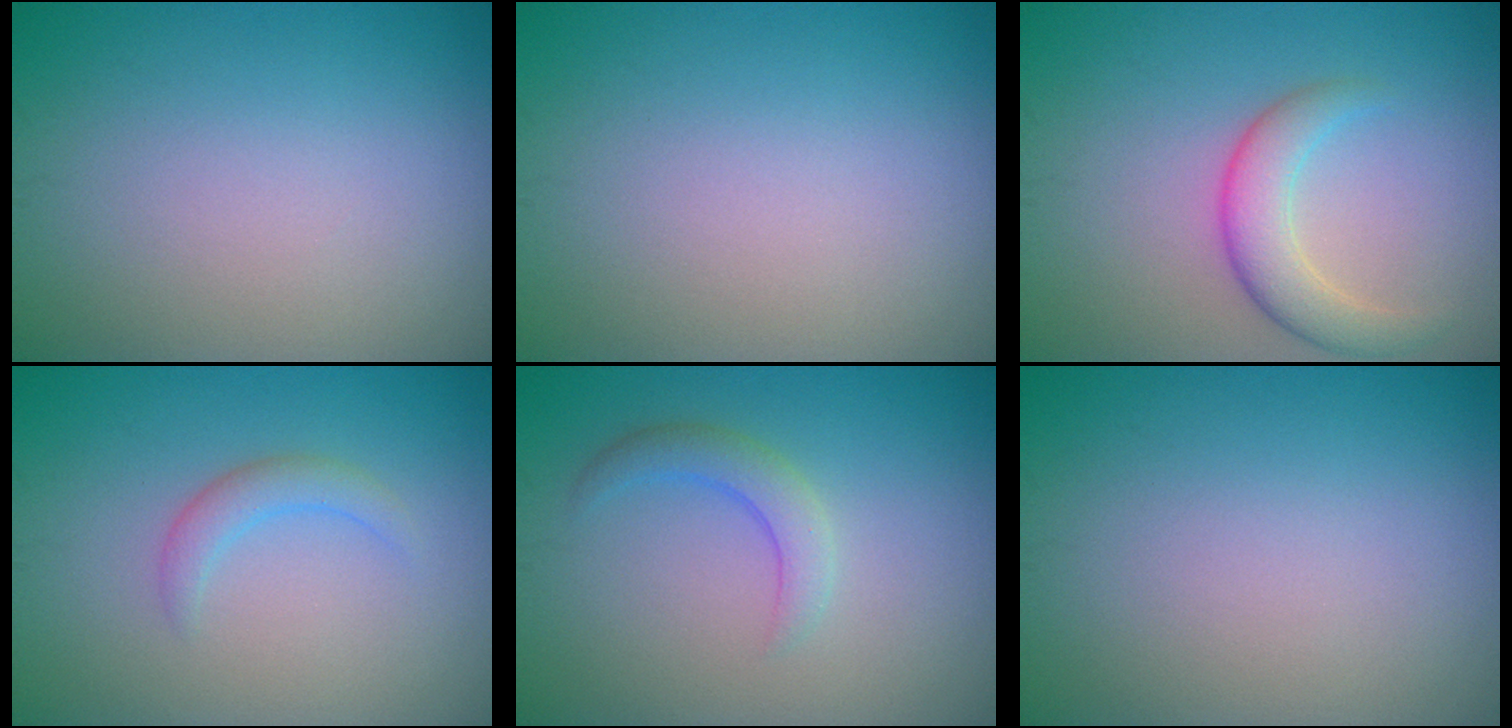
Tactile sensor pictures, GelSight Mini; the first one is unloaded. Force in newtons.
{"total": 0.0}
{"total": 3.6, "press": 3.6, "slide": 0.2}
{"total": 1.7, "press": 1.7, "slide": 0.3}
{"total": 2.3, "press": 2.2, "slide": 0.2}
{"total": 0.0}